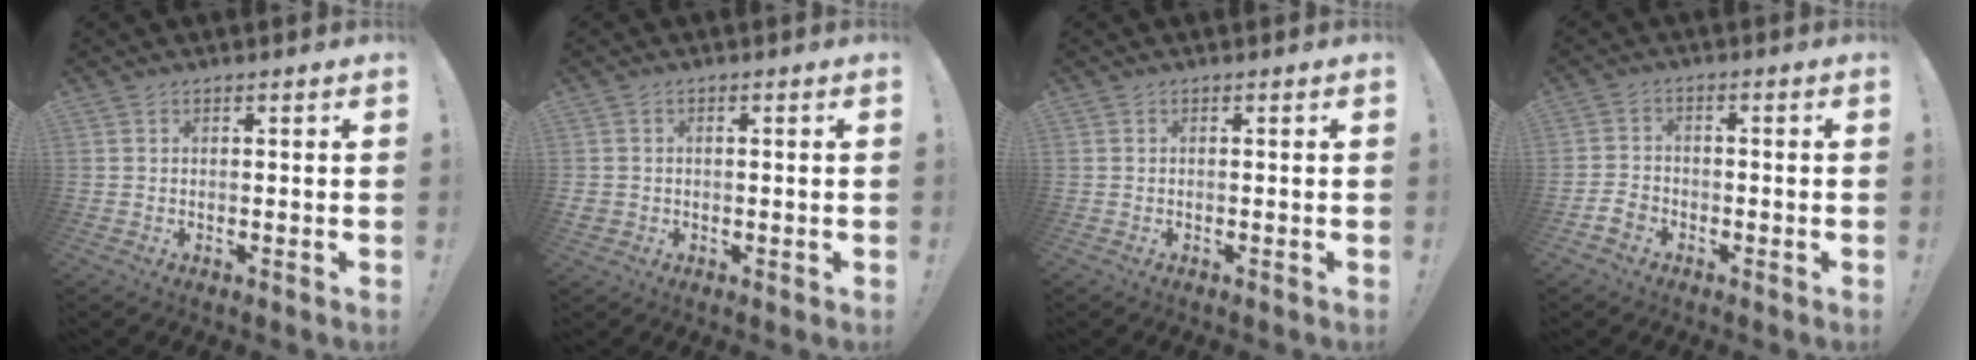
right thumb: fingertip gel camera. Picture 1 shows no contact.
{"total": 2.2, "force": [-0.1, 2.0, 0.7], "torque": [-0.008, 0.001, -0.001]}
{"total": 0.0}
{"total": 4.9, "force": [-2.8, 3.4, 2.1], "torque": [-0.045, 0.015, -0.051]}